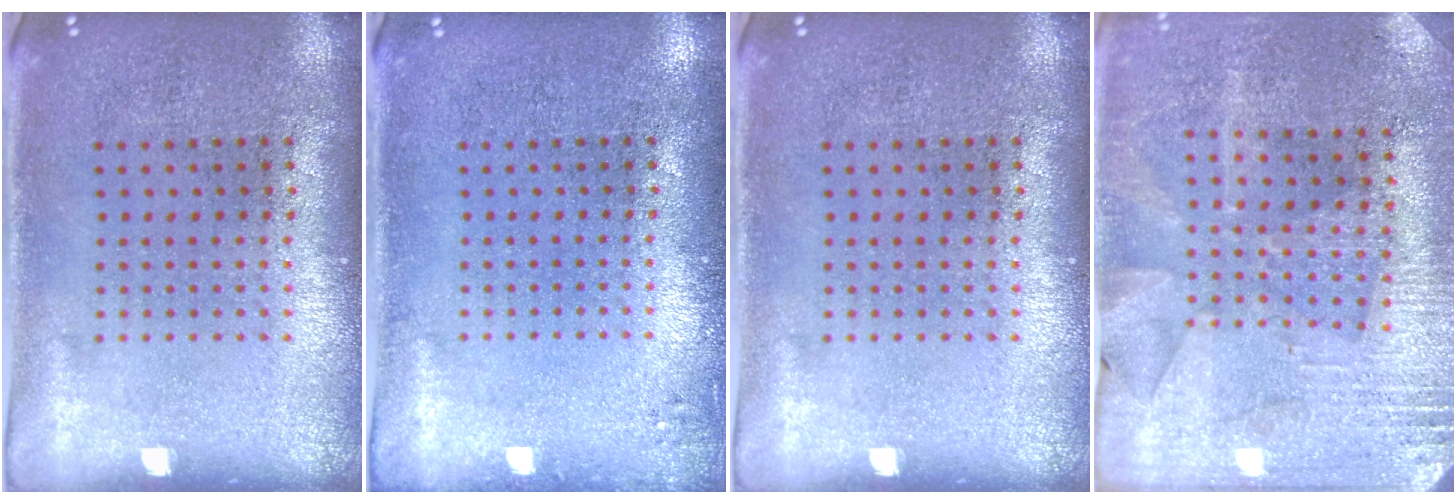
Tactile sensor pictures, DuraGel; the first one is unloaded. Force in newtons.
{"total": 1.0, "press": 1.0, "slide": 0.2}
{"total": 0.0}
{"total": 2.8, "press": 2.7, "slide": 0.7}